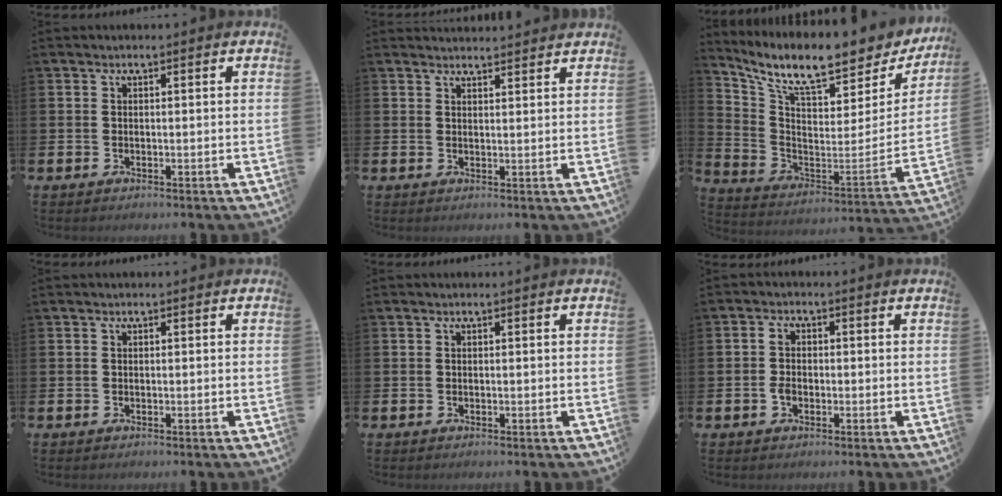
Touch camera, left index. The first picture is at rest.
{"total": 2.4, "force": [2.4, 0.1, -0.1], "torque": [0.009, -0.017, 0.040]}
{"total": 9.8, "force": [8.2, 2.3, 4.9], "torque": [-0.119, -0.069, 0.135]}
{"total": 0.0}
{"total": 0.0}
{"total": 2.6, "force": [-0.3, 1.8, 1.8], "torque": [-0.033, 0.007, -0.009]}